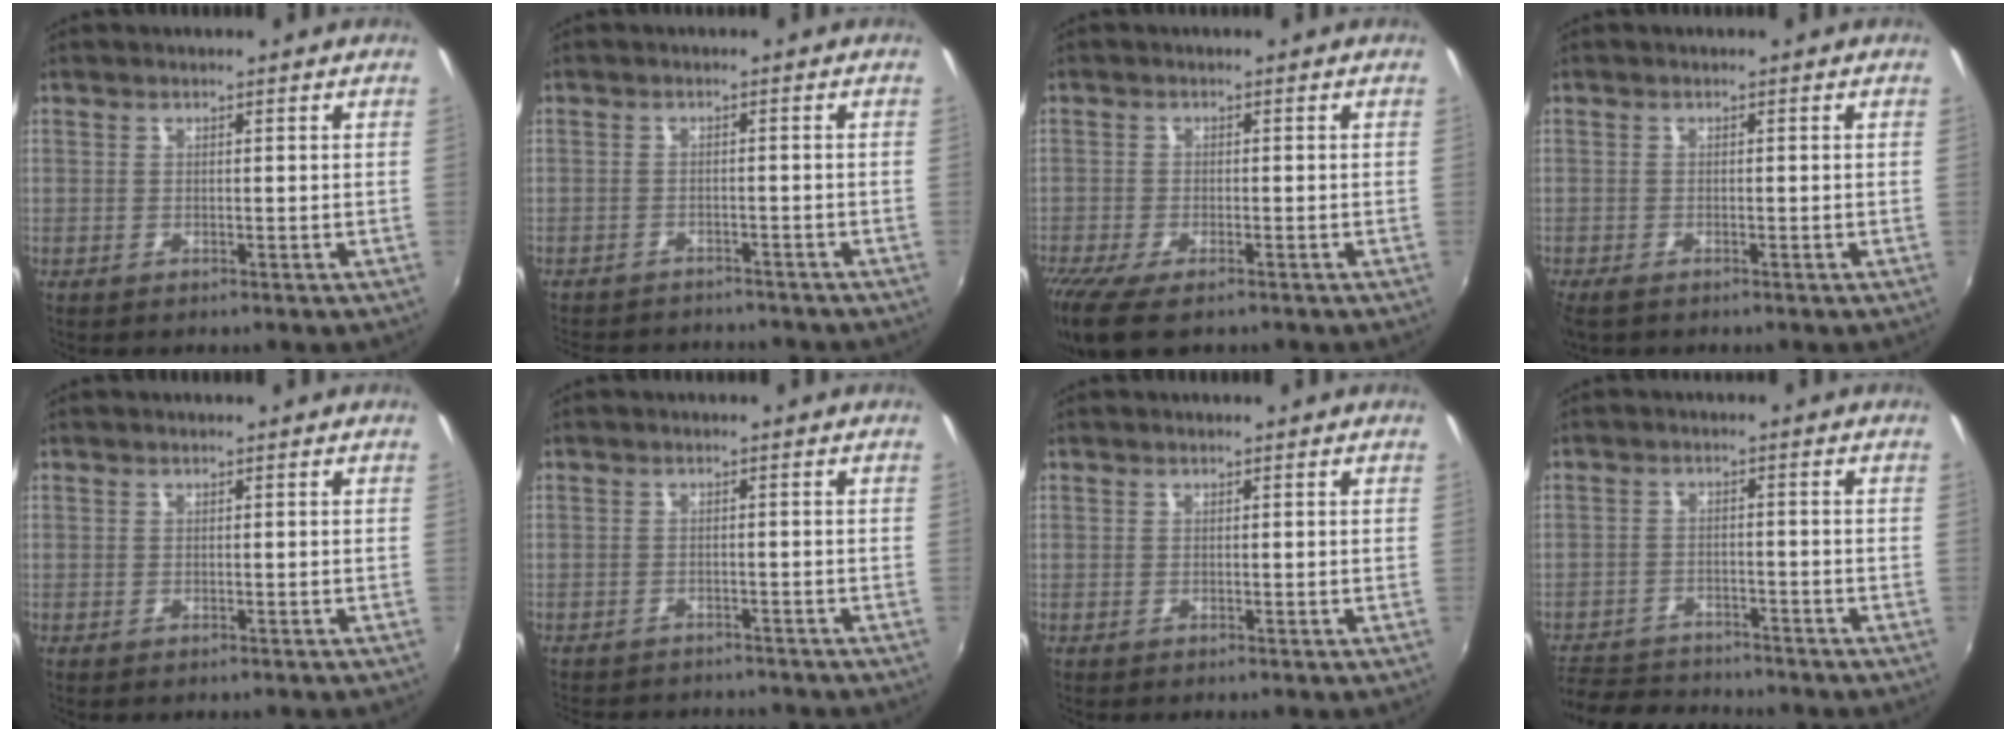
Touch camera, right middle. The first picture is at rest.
{"total": 10.3, "force": [-9.3, 3.1, 3.2], "torque": [-0.079, -0.014, -0.133]}
{"total": 8.8, "force": [-6.3, 2.7, 5.6], "torque": [-0.132, -0.041, -0.115]}
{"total": 2.4, "force": [-1.8, 0.8, 1.3], "torque": [-0.027, -0.013, -0.033]}
{"total": 0.7, "force": [-0.6, 0.2, 0.3], "torque": [-0.006, -0.001, -0.008]}
{"total": 8.8, "force": [-8.0, 2.6, 2.7], "torque": [-0.068, -0.017, -0.115]}
{"total": 0.0}
{"total": 12.0, "force": [-10.5, 4.5, 3.6], "torque": [-0.106, 0.001, -0.168]}